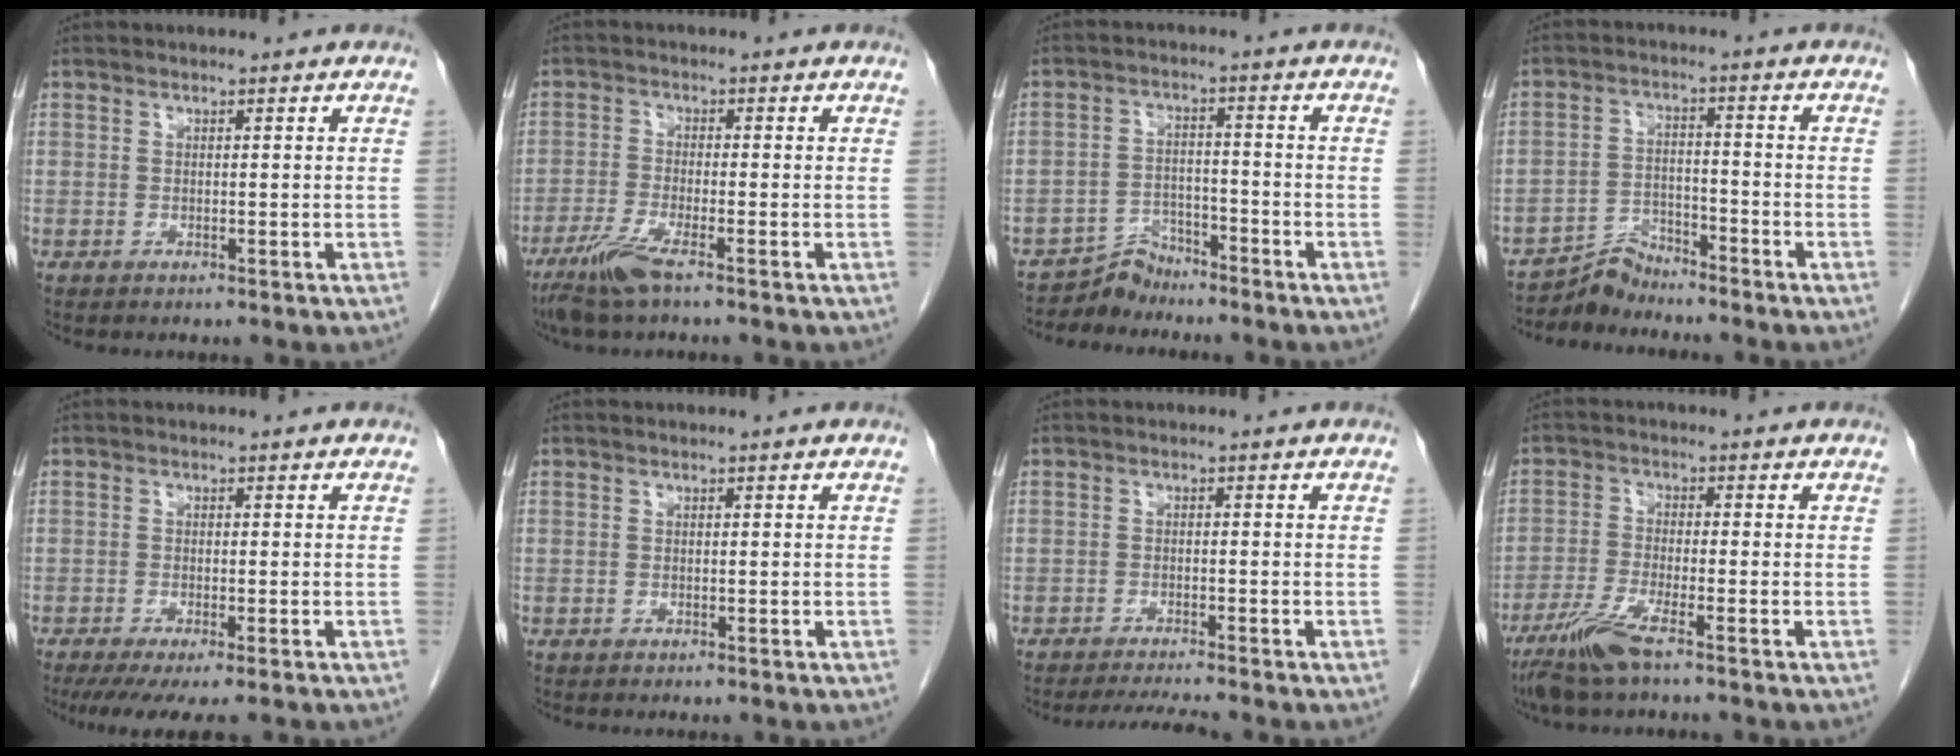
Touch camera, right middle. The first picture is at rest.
{"total": 5.8, "force": [-4.1, 0.2, 4.1], "torque": [-0.093, -0.016, -0.082]}
{"total": 4.1, "force": [-3.8, 1.2, -0.9], "torque": [0.018, 0.004, -0.068]}
{"total": 4.4, "force": [-4.3, 0.6, -0.9], "torque": [0.018, 0.001, -0.078]}
{"total": 6.4, "force": [-4.8, 0.6, 4.2], "torque": [-0.060, -0.018, -0.076]}
{"total": 0.0}
{"total": 3.8, "force": [-3.5, -0.9, 1.2], "torque": [-0.024, -0.017, -0.057]}
{"total": 6.1, "force": [-4.4, 0.2, 4.3], "torque": [-0.096, -0.018, -0.088]}